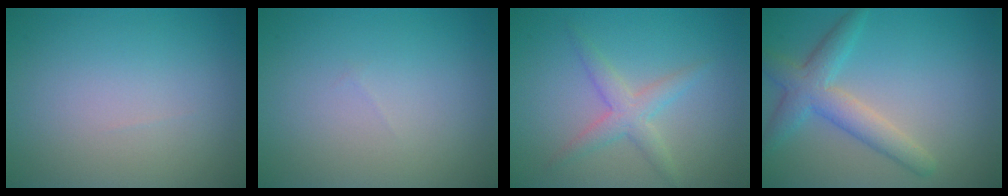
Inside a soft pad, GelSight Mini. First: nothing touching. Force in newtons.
{"total": 0.0}
{"total": 2.6, "press": 2.6, "slide": 0.2}
{"total": 4.1, "press": 4.1, "slide": 0.1}